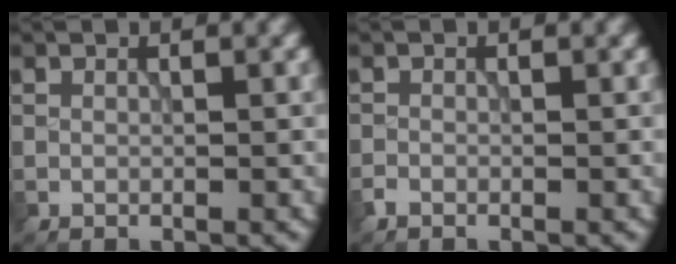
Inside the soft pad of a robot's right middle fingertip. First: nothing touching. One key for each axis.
{"total": 0.6, "fx": -0.5, "fy": 0.2, "fz": 0.2, "tx": -0.002, "ty": -0.001, "tz": -0.012}